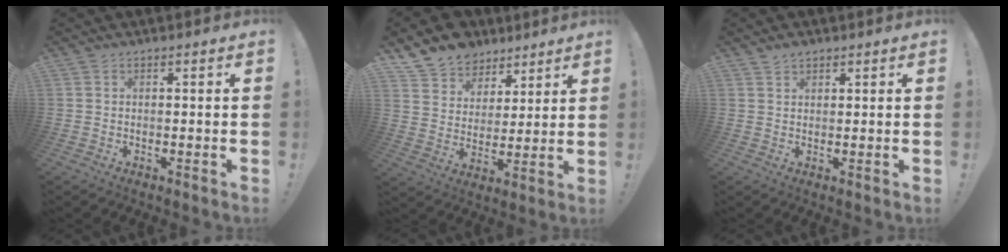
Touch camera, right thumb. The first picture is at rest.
{"total": 10.5, "force": [7.6, 7.1, 1.3], "torque": [-0.023, -0.063, 0.151]}
{"total": 1.8, "force": [1.5, 0.9, 0.4], "torque": [-0.004, -0.008, 0.028]}